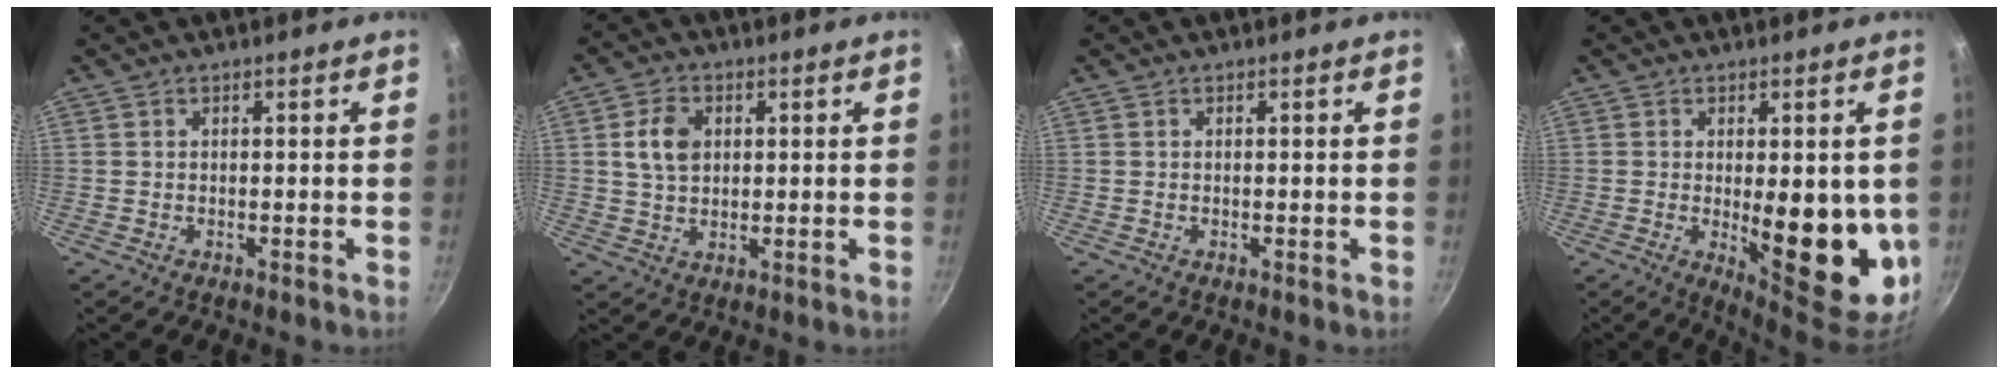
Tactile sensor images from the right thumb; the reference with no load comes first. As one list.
[{"total": 6.5, "force": [1.4, 4.7, 4.2], "torque": [-0.065, 0.003, 0.025]}, {"total": 0.0}, {"total": 15.5, "force": [-1.5, 6.1, 14.2], "torque": [-0.162, -0.022, -0.006]}]